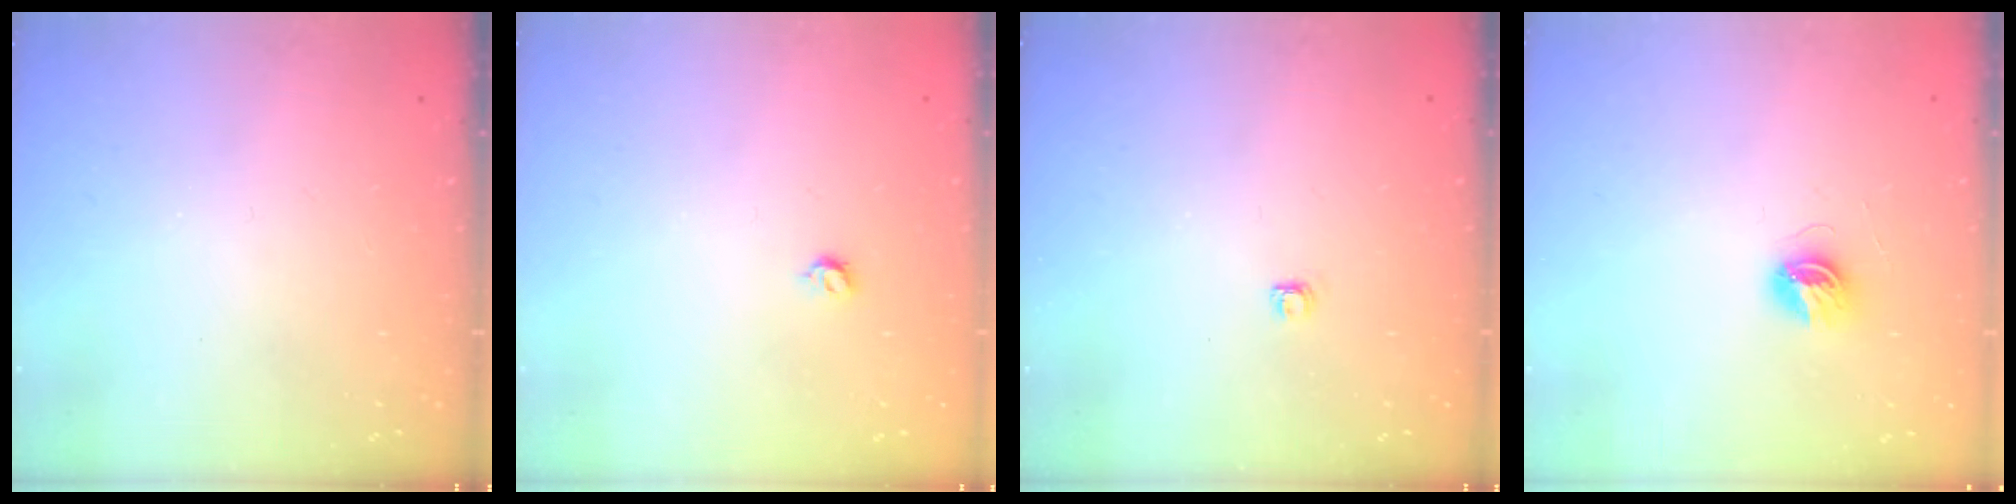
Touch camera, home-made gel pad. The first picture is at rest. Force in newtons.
{"total": 3.4, "press": 3.4, "slide": 0.6}
{"total": 2.8, "press": 2.8, "slide": 0.4}
{"total": 5.6, "press": 5.6, "slide": 0.5}